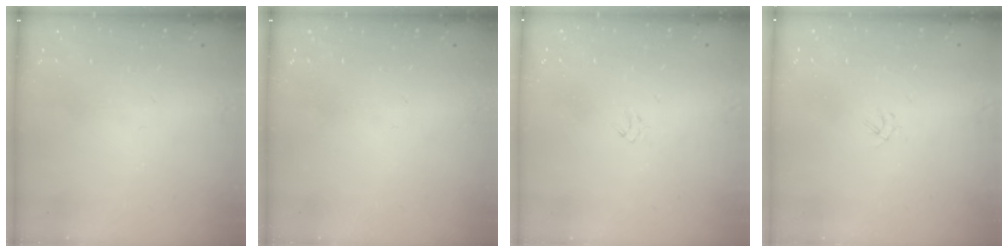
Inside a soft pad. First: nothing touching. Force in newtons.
{"total": 0.0}
{"total": 1.3, "press": 1.3, "slide": 0.4}
{"total": 1.0, "press": 0.9, "slide": 0.4}